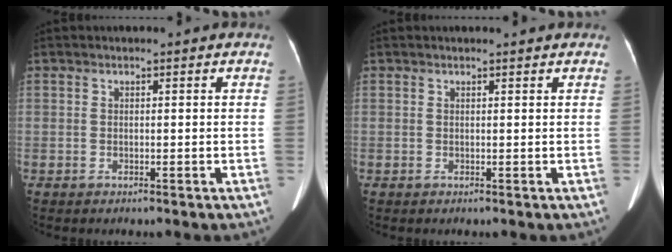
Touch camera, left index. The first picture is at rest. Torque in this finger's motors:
{"motor_torque": [-0.30, 0.26, -0.45, -0.05]}